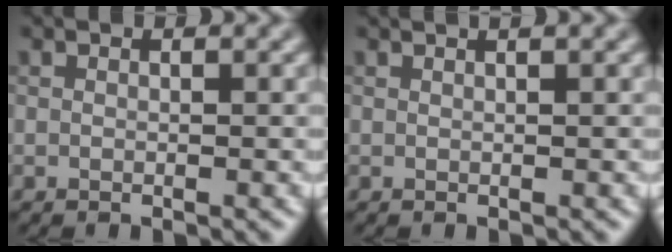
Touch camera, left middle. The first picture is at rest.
{"total": 1.9, "force": [1.2, 0.7, 1.2], "torque": [-0.006, -0.002, 0.000]}